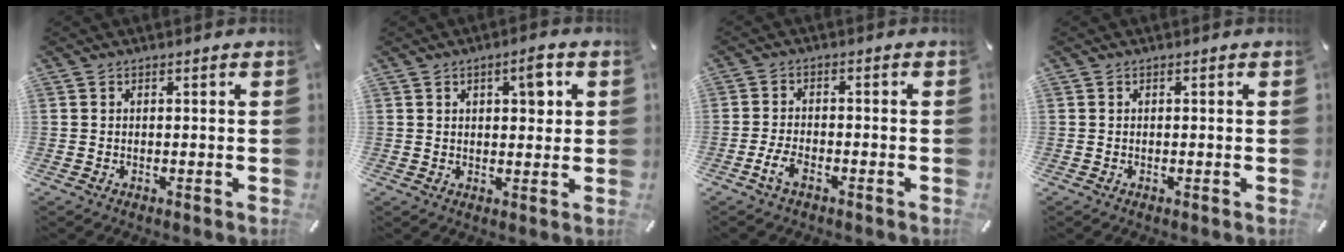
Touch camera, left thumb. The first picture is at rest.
{"total": 5.6, "force": [2.1, 2.7, 4.4], "torque": [-0.051, -0.007, 0.026]}
{"total": 4.6, "force": [-2.6, 2.1, 3.2], "torque": [-0.079, 0.003, -0.051]}
{"total": 0.0}